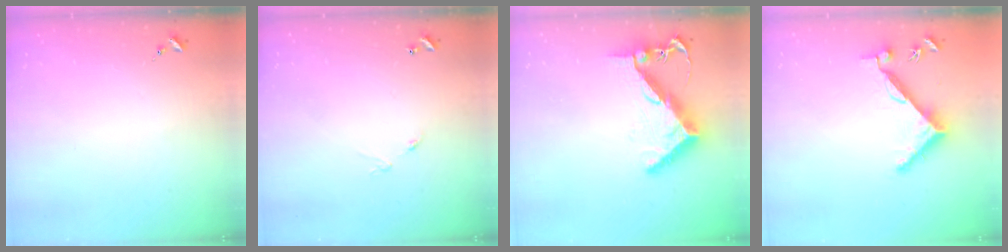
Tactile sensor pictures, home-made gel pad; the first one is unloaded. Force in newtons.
{"total": 5.0, "press": 5.0, "slide": 0.5}
{"total": 11.1, "press": 11.0, "slide": 1.3}
{"total": 6.9, "press": 6.9, "slide": 0.3}